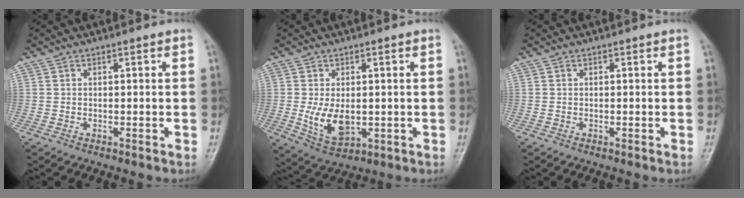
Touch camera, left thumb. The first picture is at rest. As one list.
[{"total": 7.4, "force": [-0.5, 4.5, 5.9], "torque": [-0.096, -0.016, 0.006]}, {"total": 0.0}]